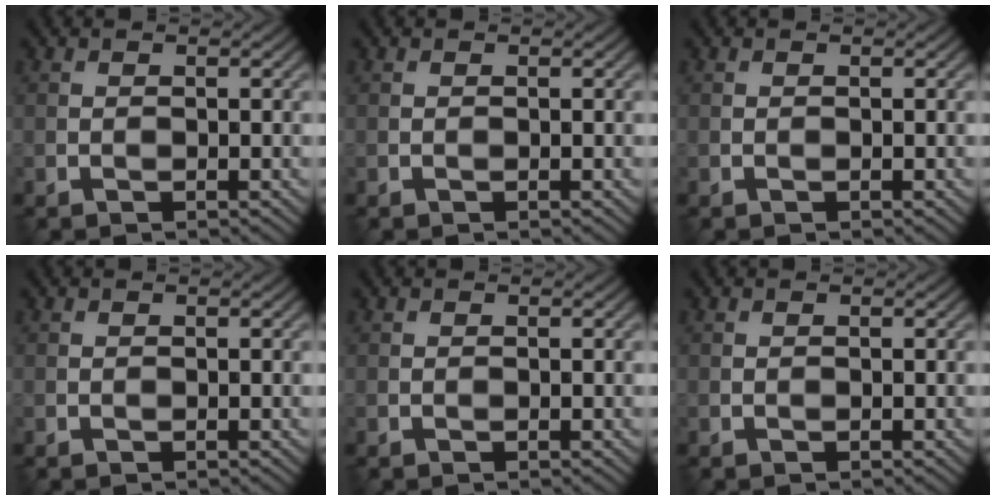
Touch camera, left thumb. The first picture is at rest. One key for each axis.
{"total": 0.0}
{"total": 0.0}
{"total": 0.0}
{"total": 0.0}
{"total": 0.0}